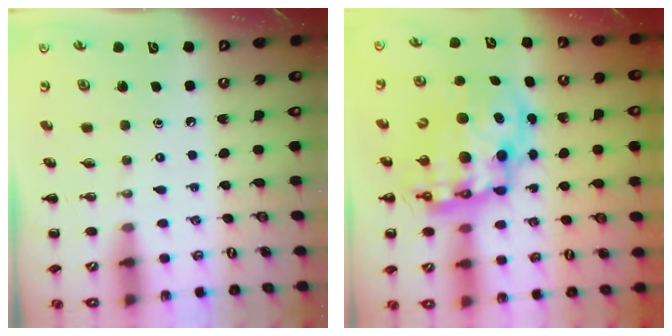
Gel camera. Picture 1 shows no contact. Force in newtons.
{"total": 15.2, "press": 14.7, "slide": 3.9}